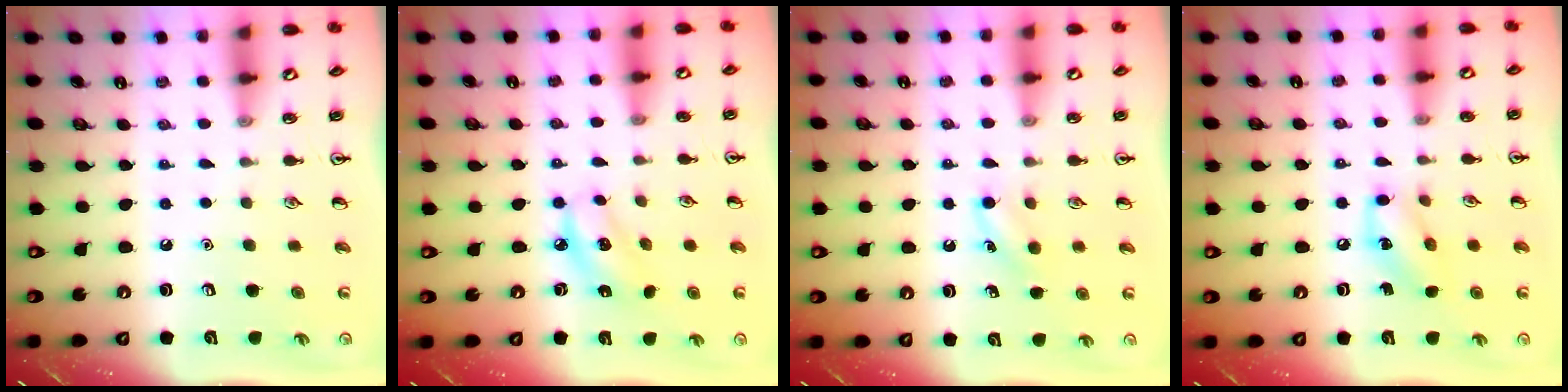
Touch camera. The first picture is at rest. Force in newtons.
{"total": 6.5, "press": 6.4, "slide": 1.3}
{"total": 6.1, "press": 5.8, "slide": 1.6}
{"total": 9.1, "press": 9.1, "slide": 0.8}